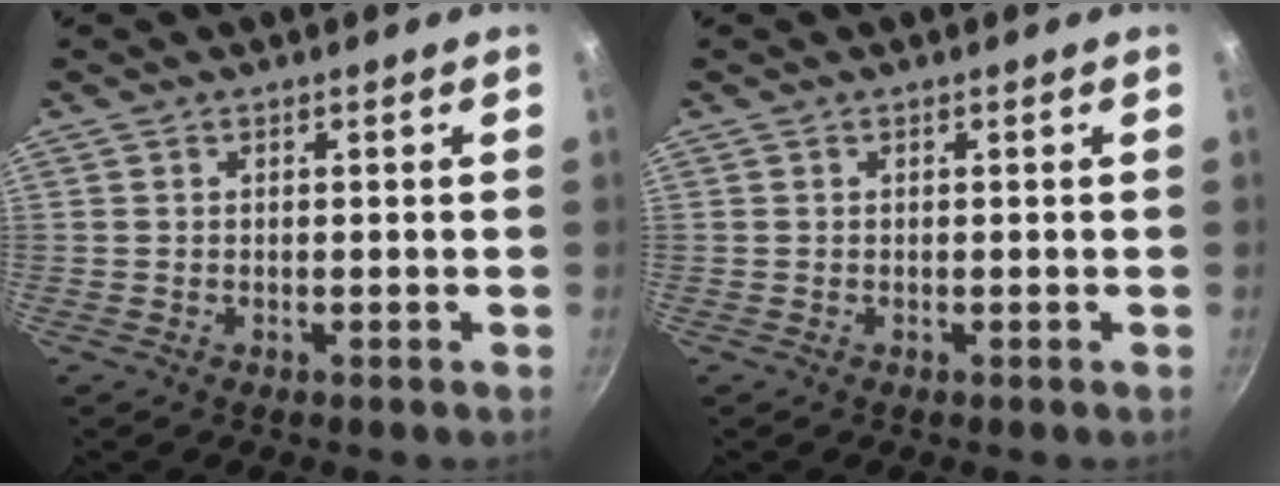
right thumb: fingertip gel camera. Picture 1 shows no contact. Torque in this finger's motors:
{"motor_torque": [0.00, 0.00, 0.00, 0.00, 0.00]}